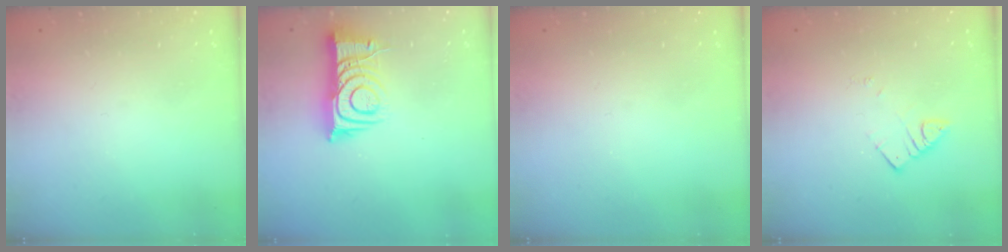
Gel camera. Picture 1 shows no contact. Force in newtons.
{"total": 9.9, "press": 9.9, "slide": 1.0}
{"total": 0.0}
{"total": 2.6, "press": 2.6, "slide": 0.1}